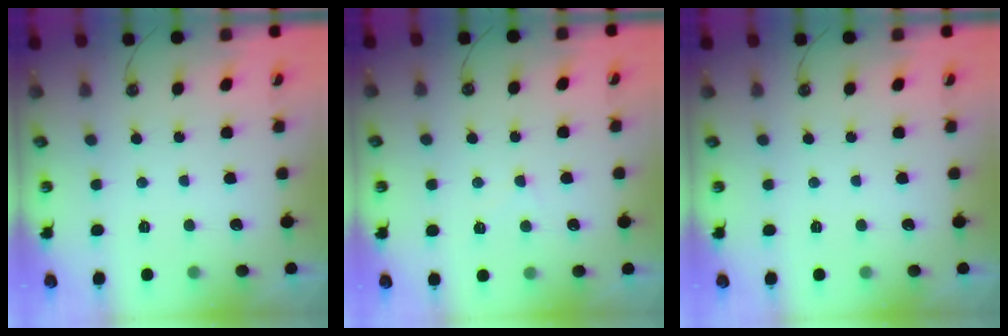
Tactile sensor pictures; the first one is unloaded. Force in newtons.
{"total": 2.6, "press": 2.6, "slide": 0.4}
{"total": 0.0}